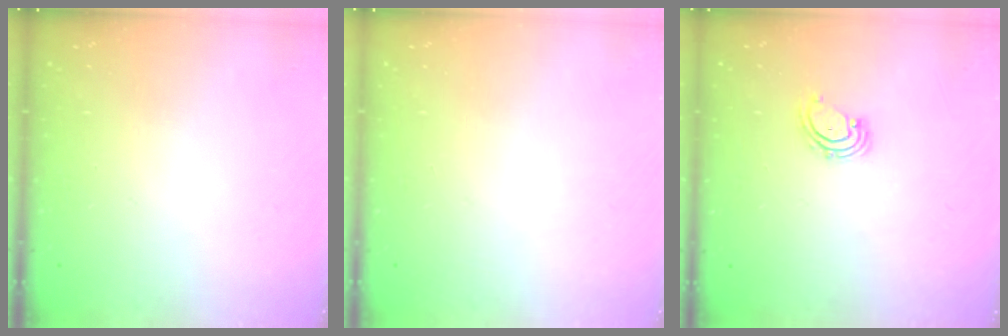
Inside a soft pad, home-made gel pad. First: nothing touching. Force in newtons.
{"total": 0.0}
{"total": 2.8, "press": 2.8, "slide": 0.2}